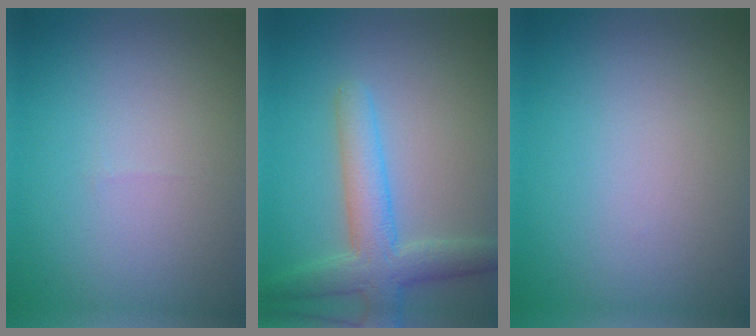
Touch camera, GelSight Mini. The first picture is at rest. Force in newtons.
{"total": 4.7, "press": 4.7, "slide": 0.4}
{"total": 0.0}